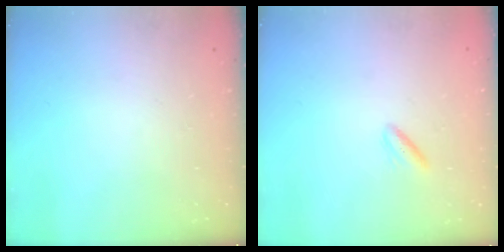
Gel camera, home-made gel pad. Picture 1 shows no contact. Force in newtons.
{"total": 2.6, "press": 2.5, "slide": 0.9}